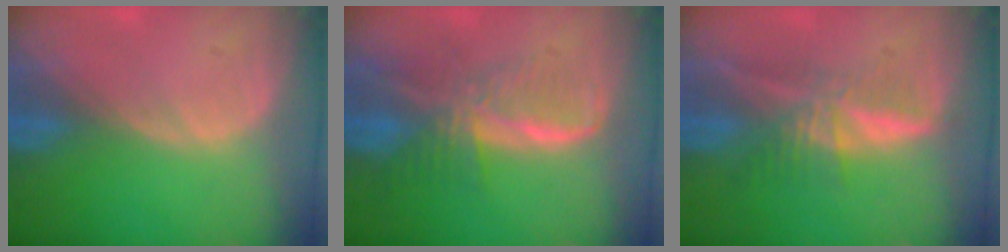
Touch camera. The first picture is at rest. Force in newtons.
{"total": 8.1, "press": 7.0, "slide": 4.2}
{"total": 6.0, "press": 5.4, "slide": 2.6}